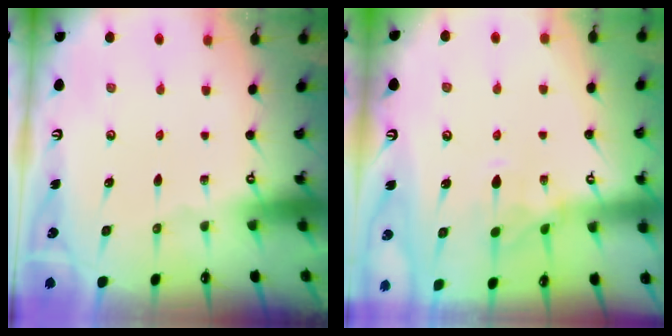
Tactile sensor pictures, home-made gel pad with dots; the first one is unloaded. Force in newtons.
{"total": 1.0, "press": 0.6, "slide": 0.9}